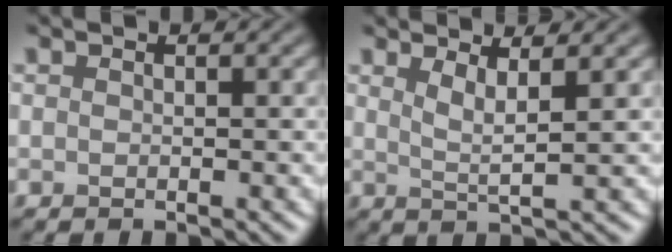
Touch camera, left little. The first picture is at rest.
{"total": 2.7, "force": [1.4, 0.5, 2.2], "torque": [-0.032, -0.005, 0.026]}